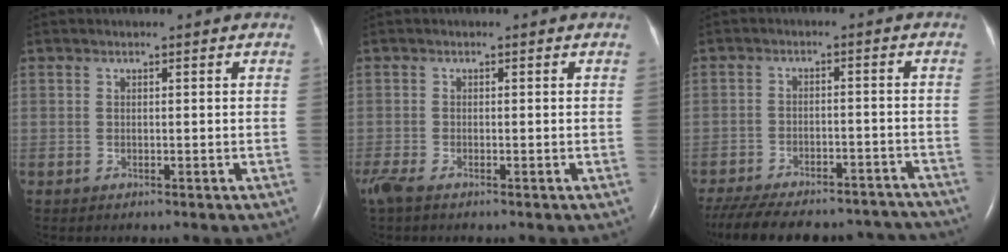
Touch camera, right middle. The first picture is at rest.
{"total": 3.1, "force": [-2.2, 0.9, 2.0], "torque": [-0.055, -0.012, -0.045]}
{"total": 22.3, "force": [-19.8, 6.6, 8.0], "torque": [-0.175, -0.016, -0.262]}